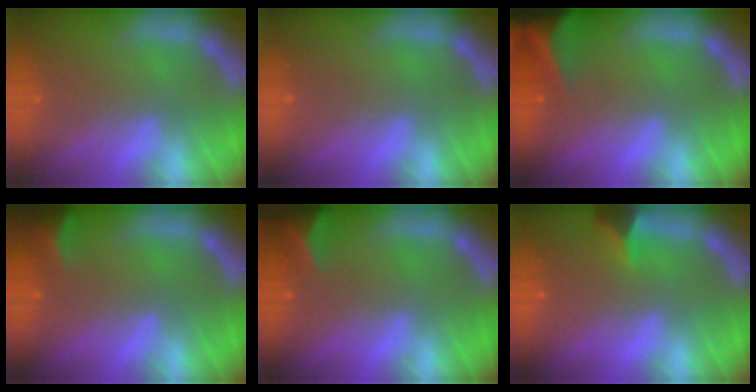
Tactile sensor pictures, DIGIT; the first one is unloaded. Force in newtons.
{"total": 0.0}
{"total": 8.9}
{"total": 2.9}
{"total": 4.0}
{"total": 2.4}